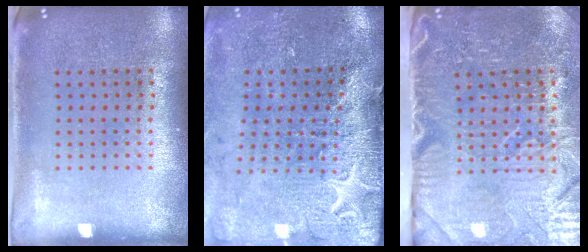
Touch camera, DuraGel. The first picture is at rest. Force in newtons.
{"total": 3.4, "press": 3.3, "slide": 0.6}
{"total": 5.1, "press": 4.3, "slide": 2.7}